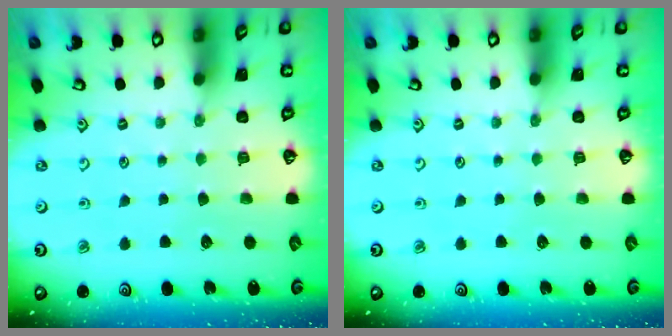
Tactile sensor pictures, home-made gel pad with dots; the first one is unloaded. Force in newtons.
{"total": 0.0}